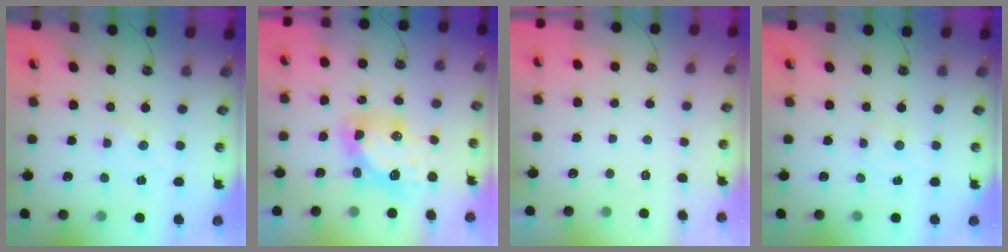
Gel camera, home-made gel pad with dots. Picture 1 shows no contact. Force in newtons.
{"total": 12.2, "press": 12.1, "slide": 1.3}
{"total": 0.0}
{"total": 1.8, "press": 1.7, "slide": 0.3}